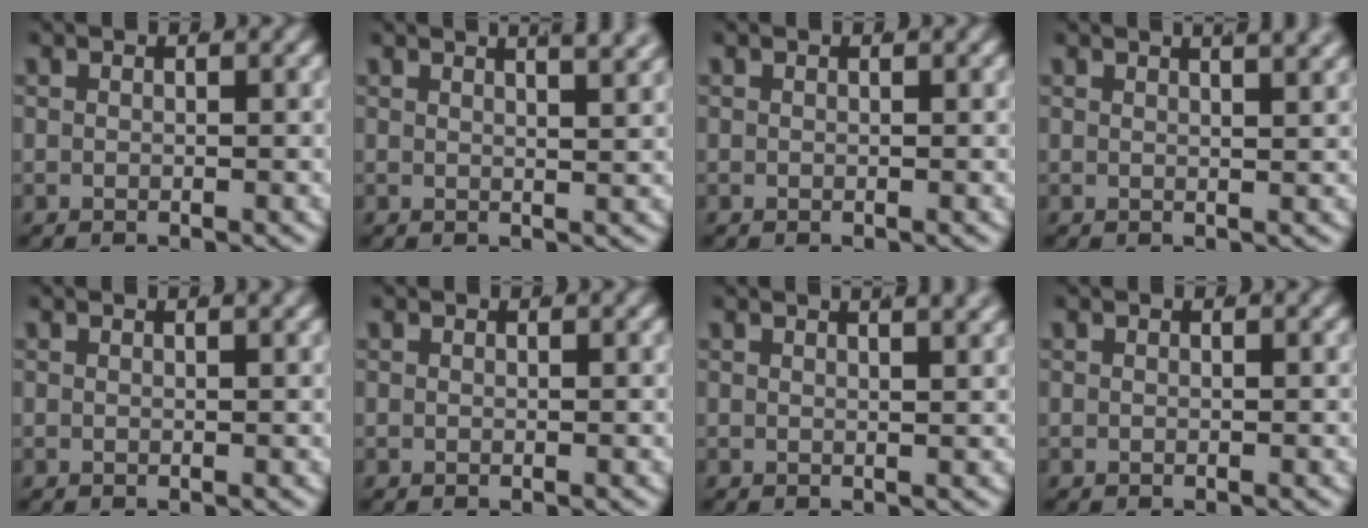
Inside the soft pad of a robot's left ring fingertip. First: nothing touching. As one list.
[{"total": 4.3, "force": [3.0, 0.8, 3.0], "torque": [-0.028, 0.007, 0.045]}, {"total": 0.0}, {"total": 3.0, "force": [2.2, 0.2, 2.1], "torque": [-0.016, 0.007, 0.032]}, {"total": 0.7, "force": [0.5, -0.1, 0.4], "torque": [-0.001, 0.006, 0.006]}, {"total": 0.0}, {"total": 2.4, "force": [1.8, 0.0, 1.7], "torque": [-0.012, 0.007, 0.025]}, {"total": 0.0}]